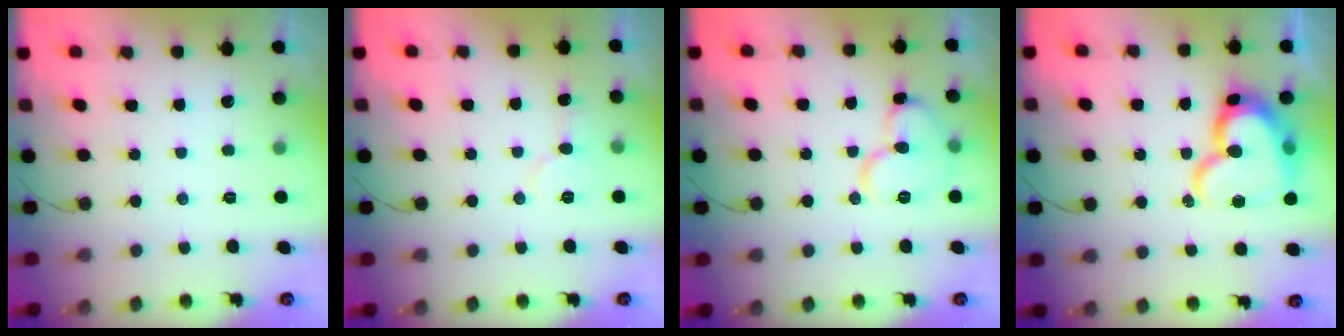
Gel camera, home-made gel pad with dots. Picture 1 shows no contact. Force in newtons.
{"total": 6.5, "press": 6.5, "slide": 0.4}
{"total": 11.5, "press": 11.4, "slide": 1.5}
{"total": 17.9, "press": 17.8, "slide": 1.3}